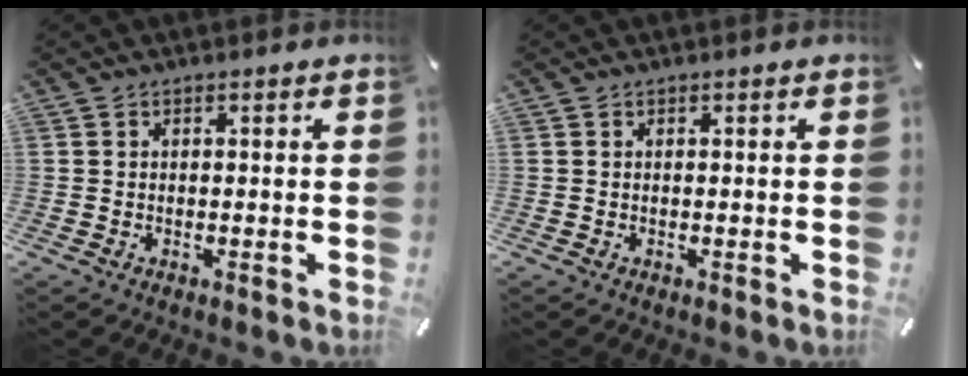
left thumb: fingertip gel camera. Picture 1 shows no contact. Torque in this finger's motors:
{"motor_torque": [-0.16, -0.13, 0.03, -0.03, 0.00]}